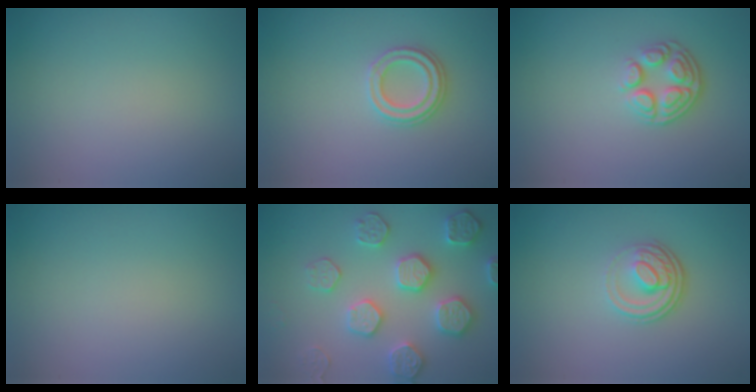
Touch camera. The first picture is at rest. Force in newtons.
{"total": 2.4, "press": 2.3, "slide": 0.6}
{"total": 3.7, "press": 2.7, "slide": 2.6}
{"total": 0.0}
{"total": 5.1, "press": 4.9, "slide": 1.4}
{"total": 3.6, "press": 2.5, "slide": 2.7}